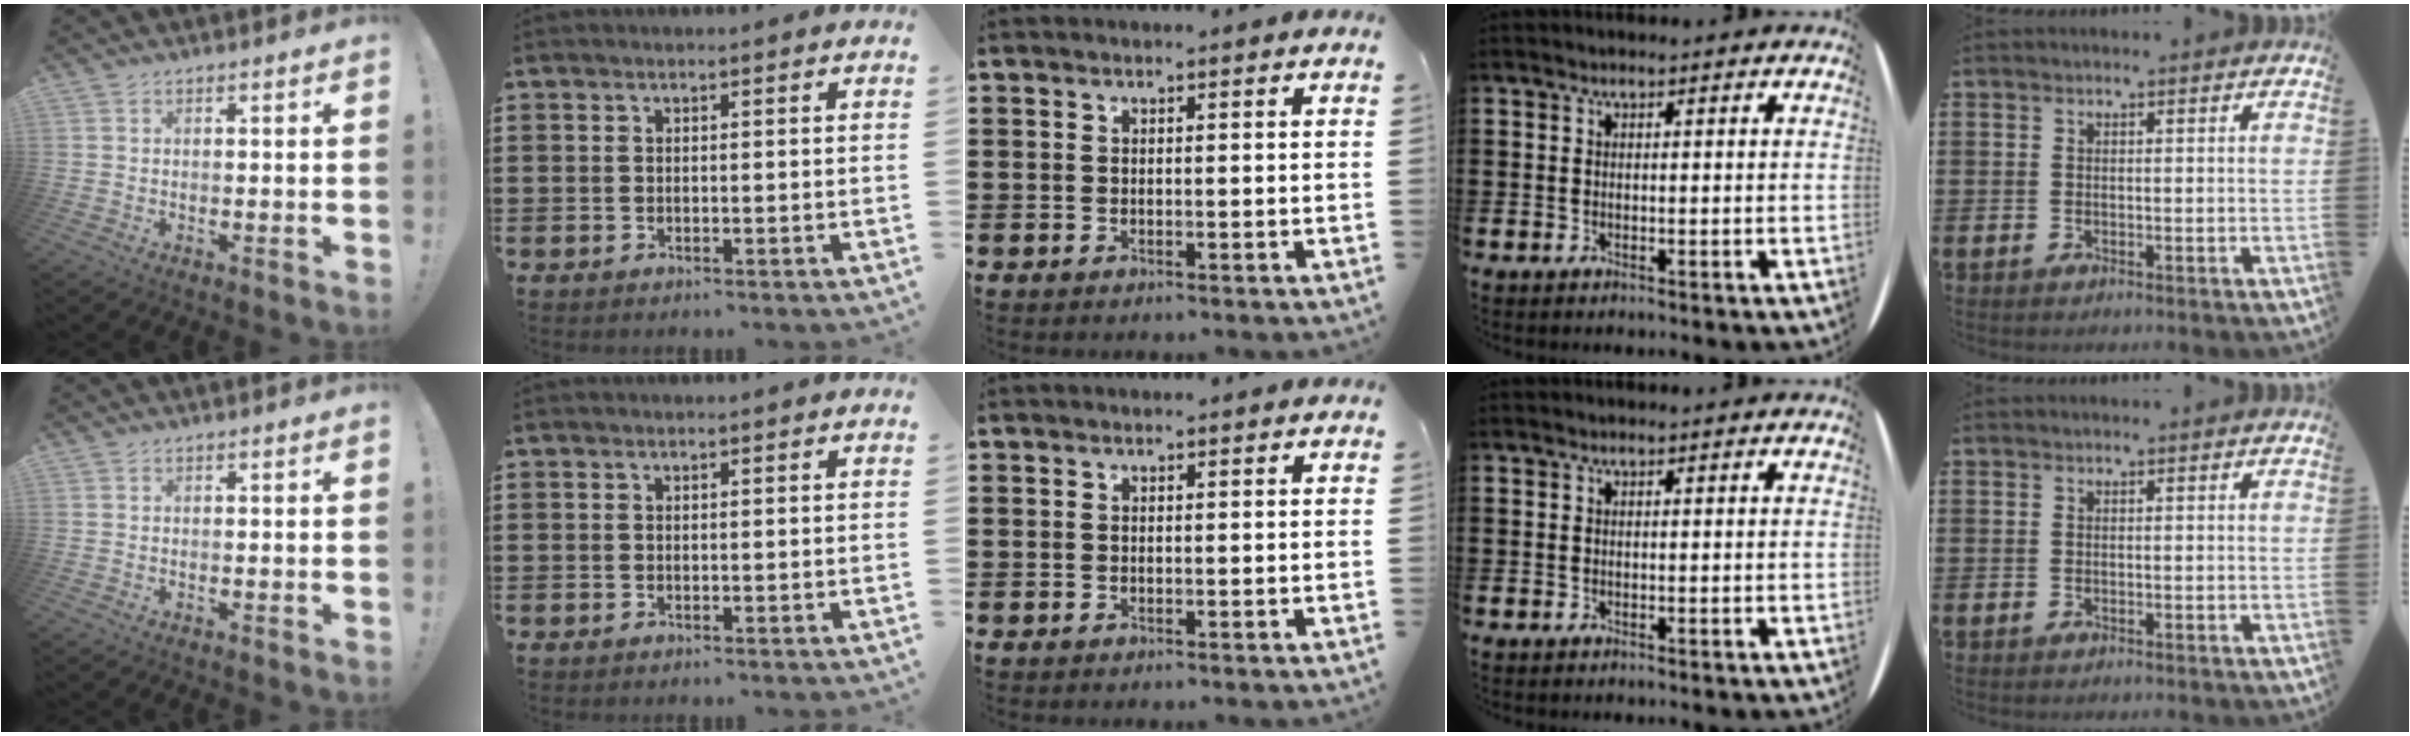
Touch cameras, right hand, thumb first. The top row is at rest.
{}